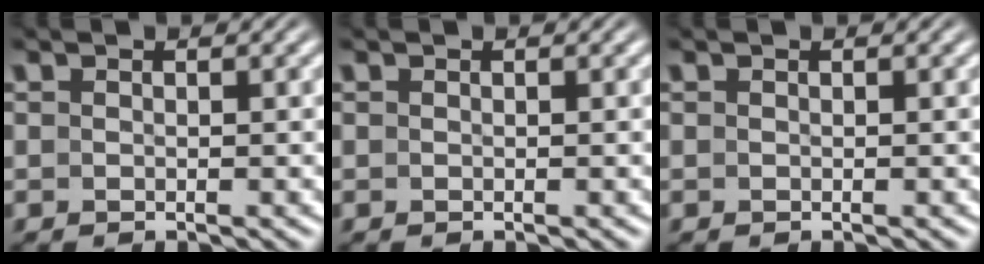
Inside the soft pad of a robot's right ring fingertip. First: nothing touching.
{"total": 0.0}
{"total": 1.4, "force": [-0.3, -1.3, -0.4], "torque": [0.016, -0.011, 0.005]}